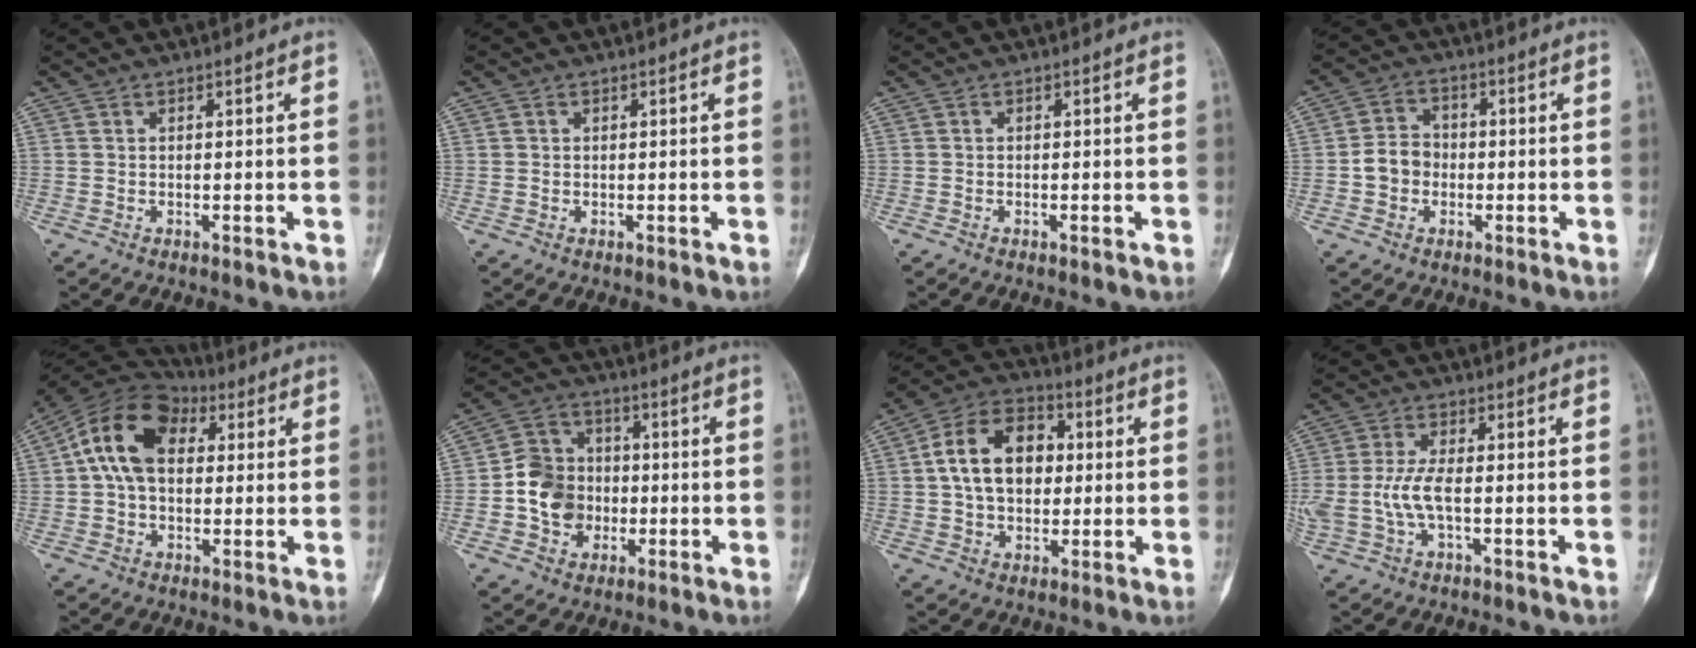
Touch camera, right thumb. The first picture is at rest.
{"total": 0.5, "force": [0.1, 0.5, 0.1], "torque": [0.000, 0.000, 0.002]}
{"total": 0.9, "force": [-0.4, 0.3, 0.8], "torque": [-0.014, 0.003, -0.005]}
{"total": 5.9, "force": [-1.1, 5.0, 2.9], "torque": [-0.036, 0.021, -0.029]}
{"total": 14.3, "force": [3.1, 9.7, 10.1], "torque": [-0.168, 0.031, 0.044]}
{"total": 10.9, "force": [-1.8, 9.4, 5.3], "torque": [-0.064, 0.025, -0.036]}
{"total": 14.4, "force": [1.6, 10.1, 10.2], "torque": [-0.149, 0.020, 0.019]}
{"total": 6.5, "force": [-1.0, 2.7, 5.8], "torque": [-0.149, 0.011, -0.018]}